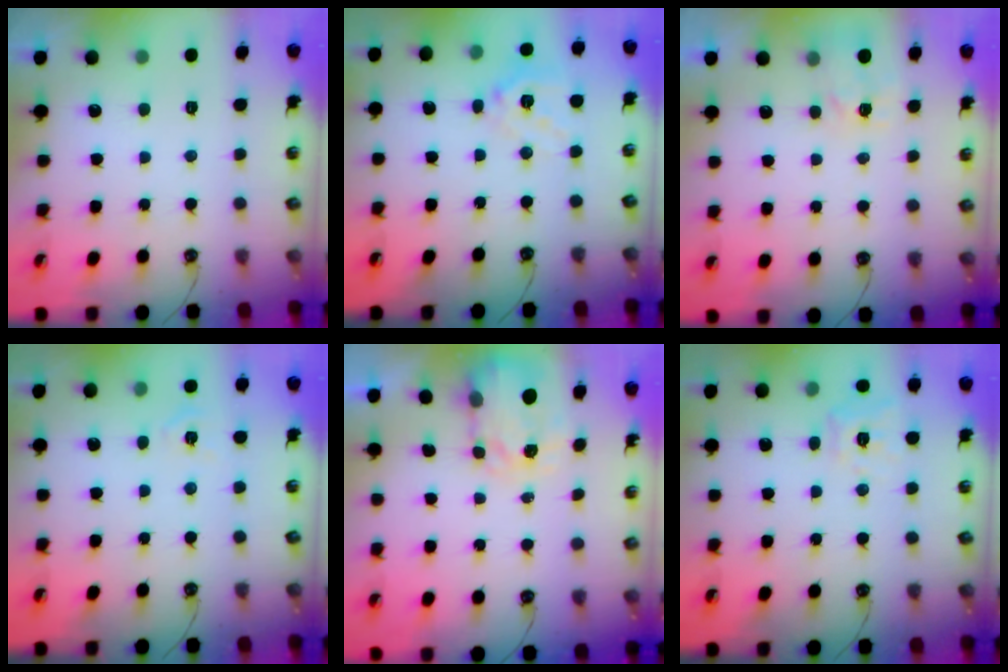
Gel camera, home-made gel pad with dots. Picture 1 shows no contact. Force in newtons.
{"total": 14.2, "press": 14.1, "slide": 2.1}
{"total": 4.8, "press": 4.8, "slide": 0.6}
{"total": 3.6, "press": 3.6, "slide": 0.4}
{"total": 3.5, "press": 3.5, "slide": 0.4}
{"total": 9.7, "press": 9.6, "slide": 1.0}